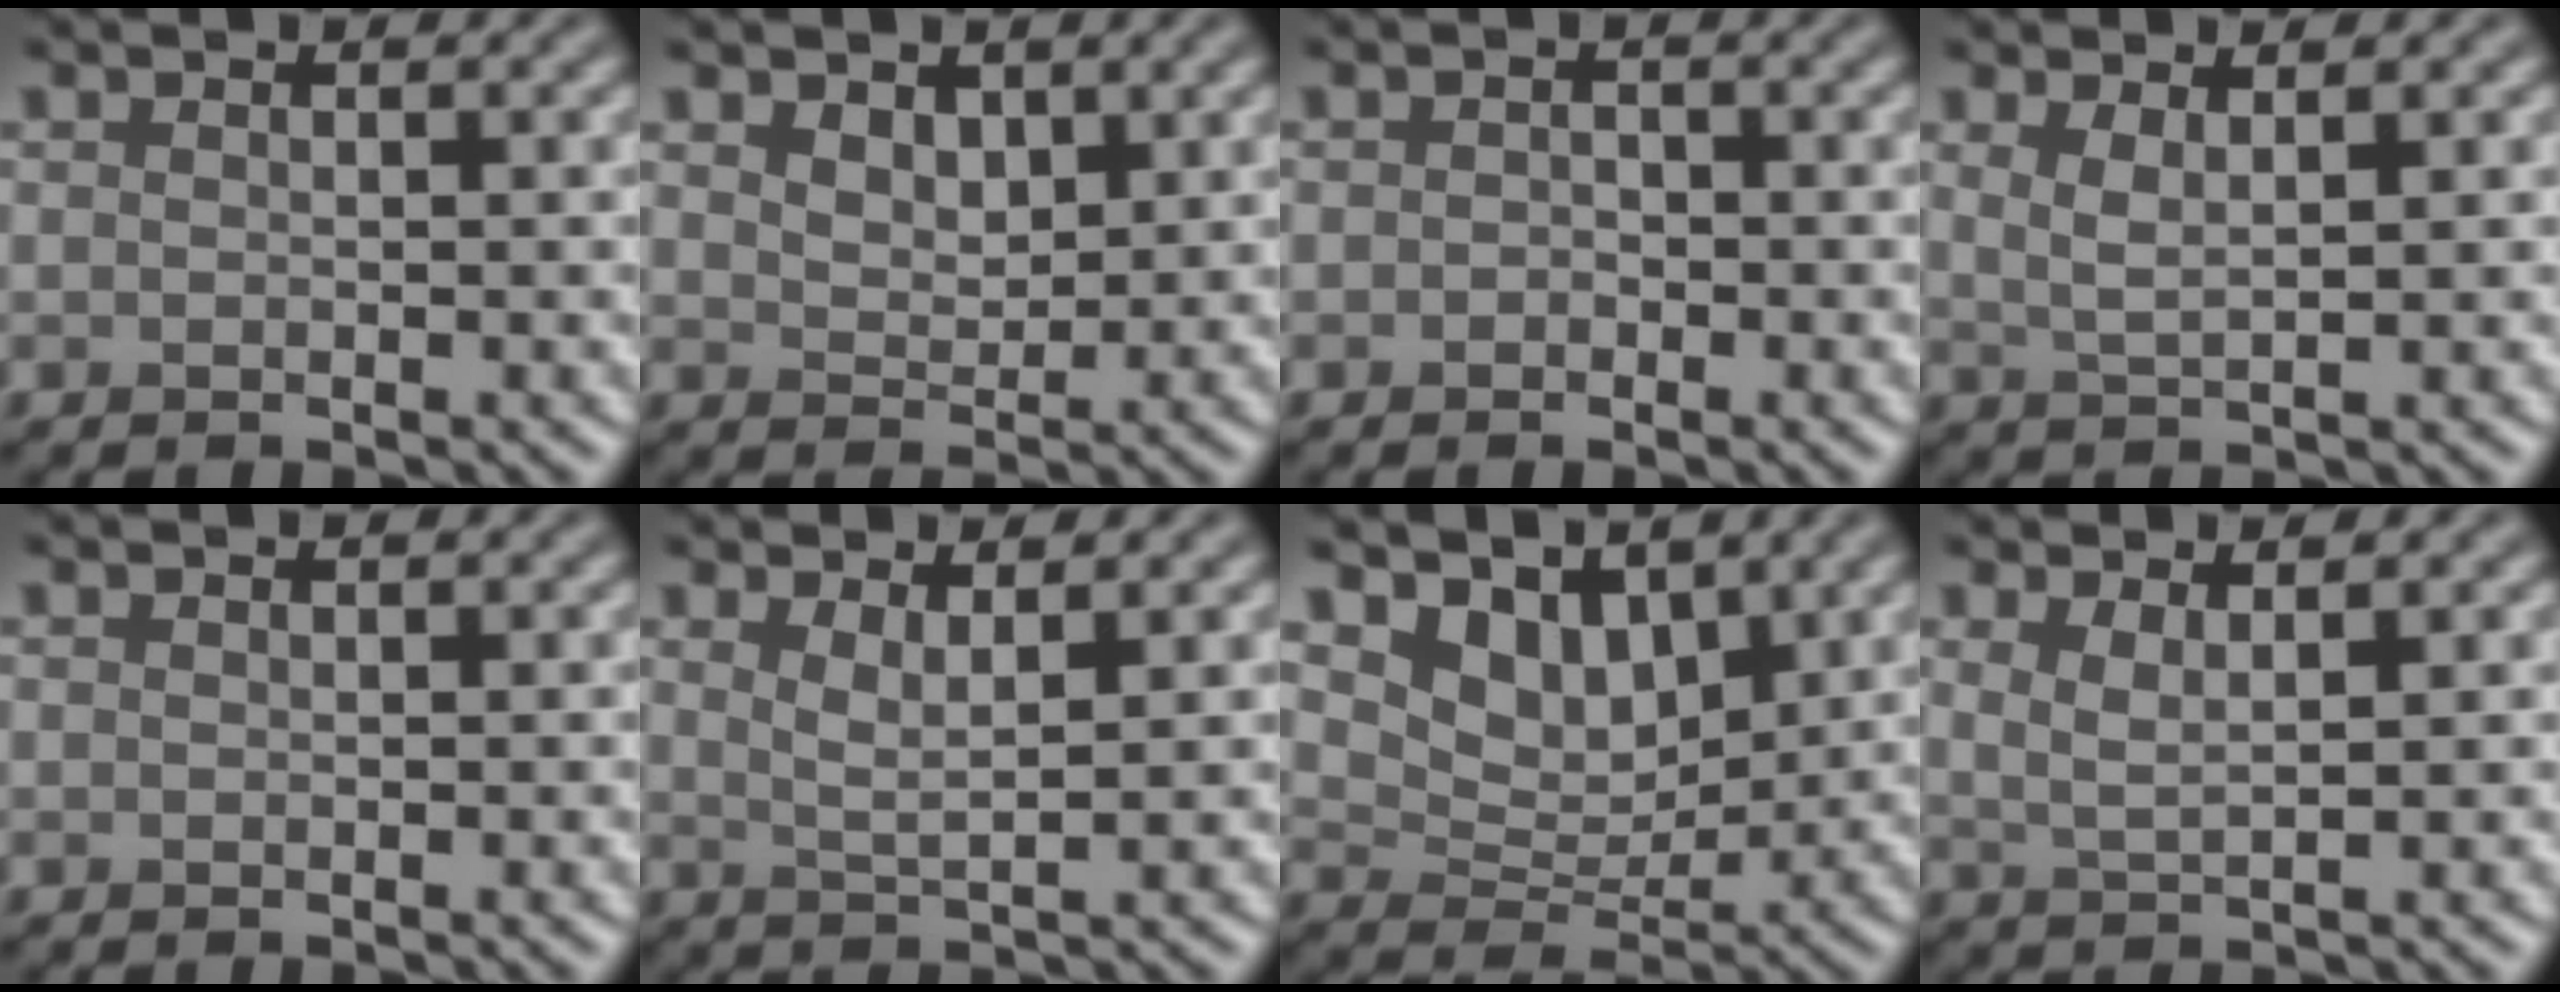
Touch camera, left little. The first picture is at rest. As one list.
[{"total": 2.3, "force": [1.4, 1.4, 1.2], "torque": [-0.027, -0.004, 0.029]}, {"total": 0.7, "force": [-0.3, 0.6, 0.3], "torque": [-0.004, -0.002, -0.007]}, {"total": 2.1, "force": [1.1, 0.6, 1.7], "torque": [-0.031, -0.003, 0.021]}, {"total": 0.0}, {"total": 2.3, "force": [1.4, 0.6, 1.8], "torque": [-0.027, -0.004, 0.024]}, {"total": 5.2, "force": [3.8, 2.8, 2.1], "torque": [-0.054, -0.022, 0.072]}, {"total": 2.2, "force": [1.2, 0.6, 1.7], "torque": [-0.030, -0.004, 0.022]}]